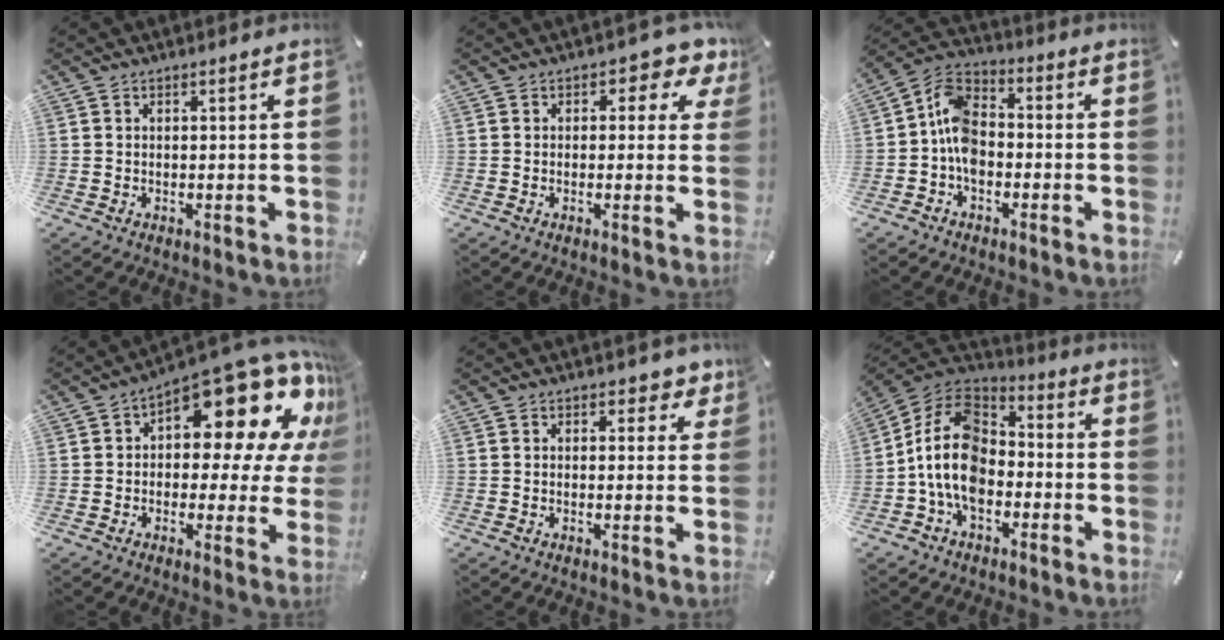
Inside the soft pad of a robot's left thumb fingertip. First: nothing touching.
{"total": 4.9, "force": [1.8, 2.9, 3.4], "torque": [-0.035, -0.010, 0.021]}
{"total": 9.0, "force": [-2.7, 6.2, 6.0], "torque": [-0.130, 0.014, -0.052]}
{"total": 20.5, "force": [10.7, 10.0, 14.3], "torque": [-0.177, -0.089, 0.175]}
{"total": 3.1, "force": [1.6, 2.0, 1.6], "torque": [-0.007, -0.003, 0.021]}
{"total": 14.0, "force": [-4.5, 9.7, 9.1], "torque": [-0.208, 0.025, -0.090]}